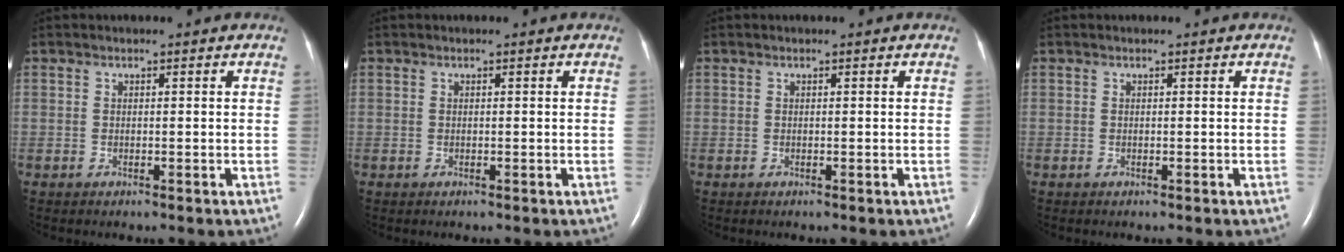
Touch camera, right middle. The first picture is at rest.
{"total": 0.0}
{"total": 0.0}
{"total": 0.0}